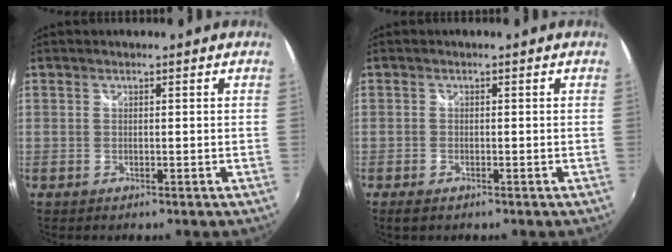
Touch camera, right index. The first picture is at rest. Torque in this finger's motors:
{"motor_torque": [0.19, -0.07, 0.10, 0.00]}